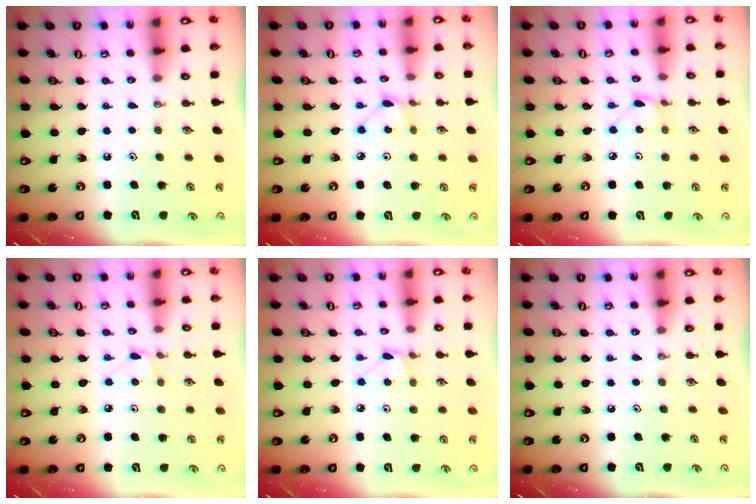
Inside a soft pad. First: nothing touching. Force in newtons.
{"total": 2.2, "press": 2.2, "slide": 0.3}
{"total": 2.8, "press": 2.8, "slide": 0.3}
{"total": 4.4, "press": 4.3, "slide": 0.6}
{"total": 2.6, "press": 2.6, "slide": 0.4}
{"total": 0.0}